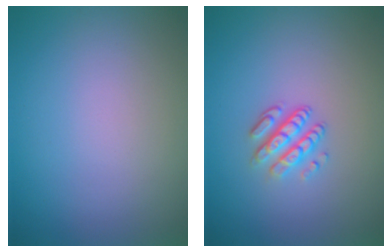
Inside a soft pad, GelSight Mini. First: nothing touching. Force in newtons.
{"total": 3.1, "press": 2.3, "slide": 2.0}